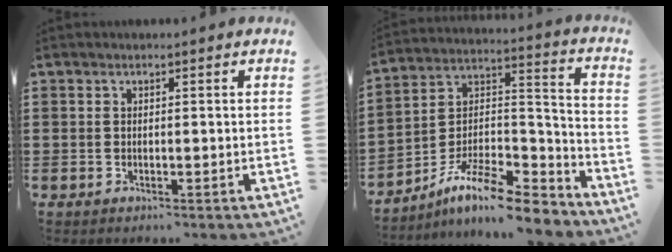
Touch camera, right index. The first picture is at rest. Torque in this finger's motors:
{"motor_torque": [0.76, 1.20, -0.05, -0.21]}